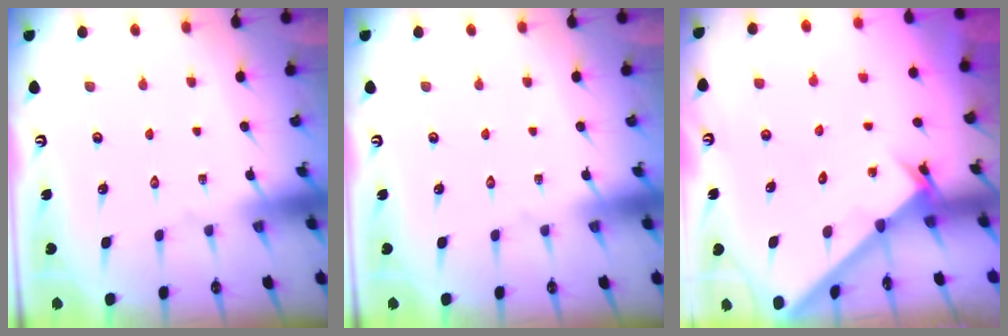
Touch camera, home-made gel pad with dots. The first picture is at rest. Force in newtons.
{"total": 0.0}
{"total": 2.1, "press": 2.1, "slide": 0.2}